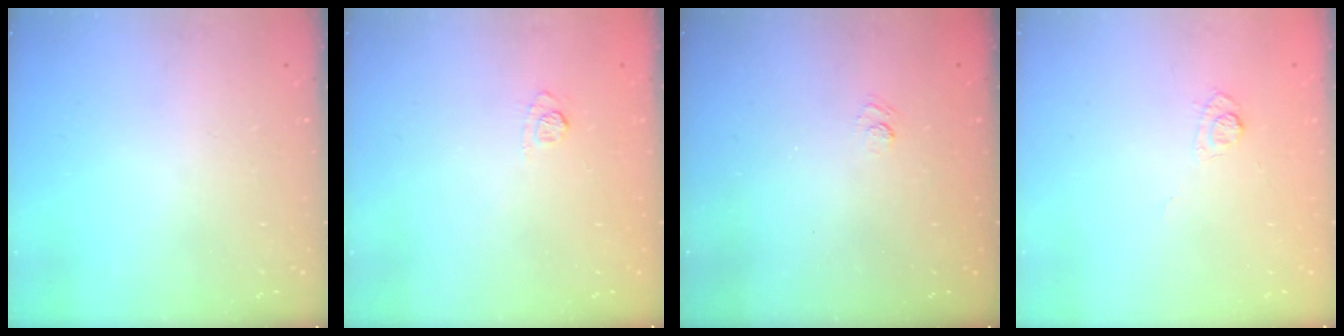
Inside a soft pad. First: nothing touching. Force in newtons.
{"total": 8.1, "press": 8.0, "slide": 1.5}
{"total": 2.6, "press": 2.3, "slide": 1.1}
{"total": 6.4, "press": 6.1, "slide": 1.6}